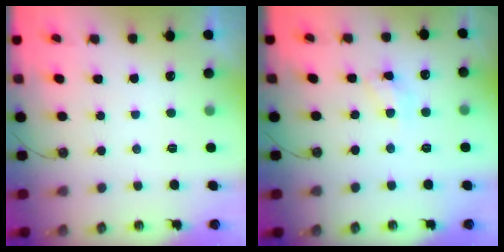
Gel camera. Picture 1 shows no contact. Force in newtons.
{"total": 7.2, "press": 7.2, "slide": 0.6}